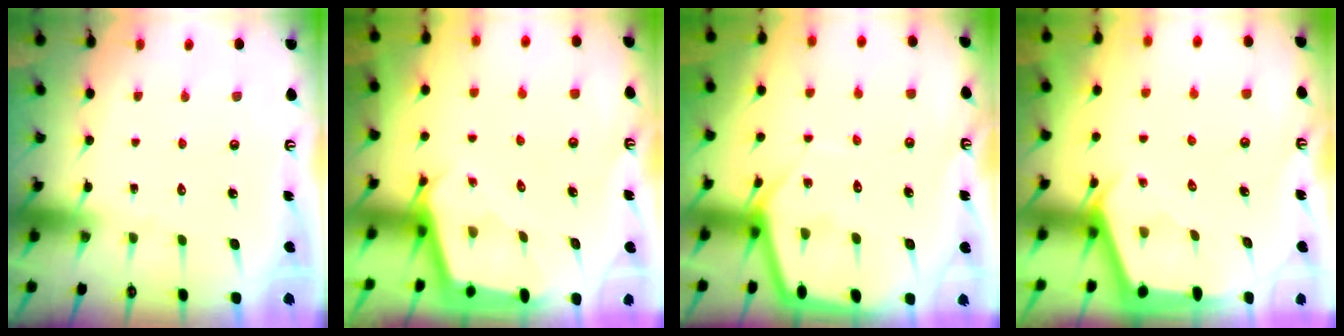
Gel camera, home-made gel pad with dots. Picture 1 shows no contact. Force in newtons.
{"total": 2.4, "press": 2.4, "slide": 0.2}
{"total": 6.1, "press": 6.1, "slide": 0.7}
{"total": 2.8, "press": 2.8, "slide": 0.3}